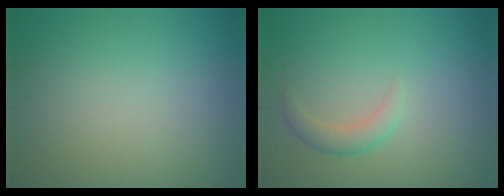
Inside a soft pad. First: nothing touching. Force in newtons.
{"total": 1.8, "press": 1.8, "slide": 0.1}